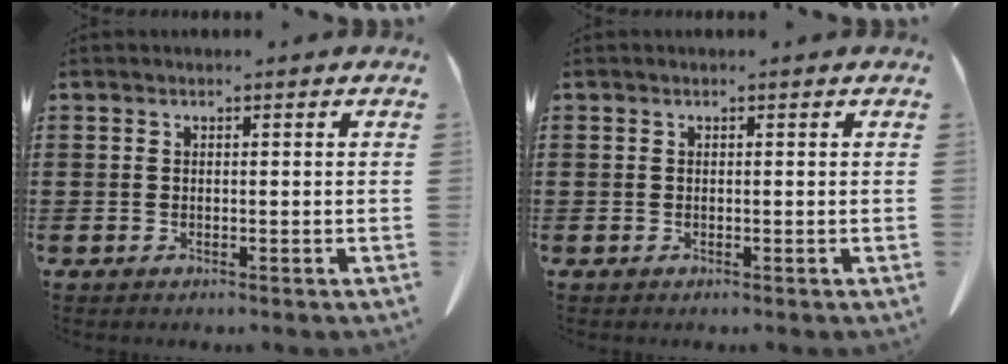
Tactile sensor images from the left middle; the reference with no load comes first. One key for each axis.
{"total": 0.0}